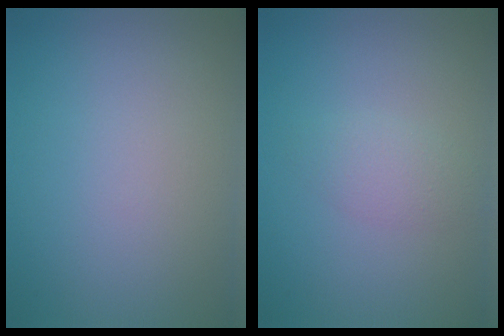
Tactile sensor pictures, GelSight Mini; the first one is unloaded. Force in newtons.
{"total": 1.7, "press": 1.7, "slide": 0.0}